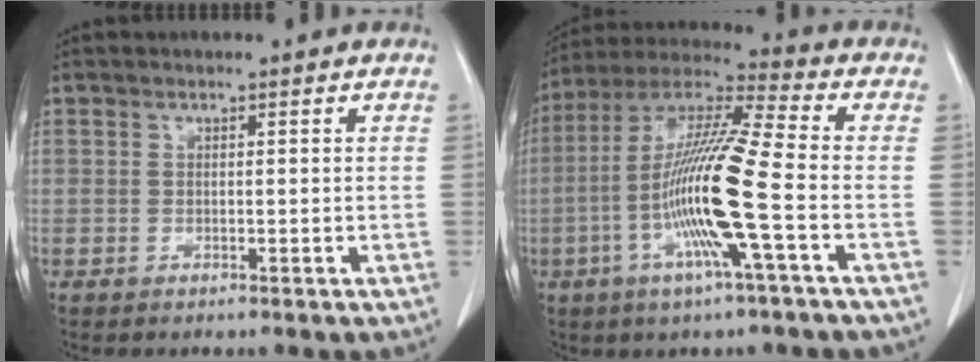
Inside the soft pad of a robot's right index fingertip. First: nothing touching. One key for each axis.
{"total": 15.7, "fx": -3.9, "fy": -0.3, "fz": 15.2, "tx": -0.298, "ty": -0.003, "tz": -0.085}